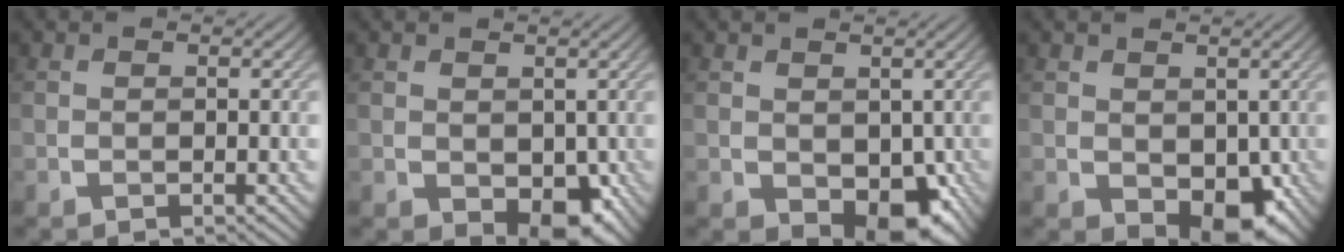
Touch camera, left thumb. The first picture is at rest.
{"total": 5.4, "force": [-0.9, 3.7, 3.9], "torque": [-0.068, -0.024, -0.005]}
{"total": 6.9, "force": [-1.2, 4.7, 4.9], "torque": [-0.084, -0.028, -0.007]}
{"total": 6.4, "force": [-1.0, 4.3, 4.6], "torque": [-0.081, -0.025, -0.005]}